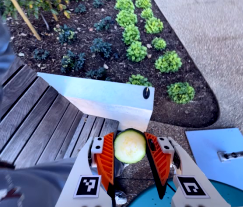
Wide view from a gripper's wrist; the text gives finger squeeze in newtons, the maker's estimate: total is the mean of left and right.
{"total": 8.6, "left": 8.9, "right": 8.4}